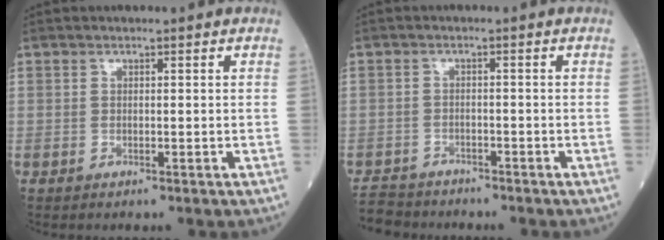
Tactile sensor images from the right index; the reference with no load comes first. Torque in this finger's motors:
{"motor_torque": [-1.29, 0.20, -1.05, -0.21]}